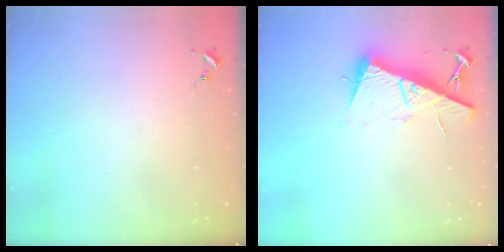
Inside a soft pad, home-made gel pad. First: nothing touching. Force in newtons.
{"total": 13.2, "press": 13.1, "slide": 1.3}